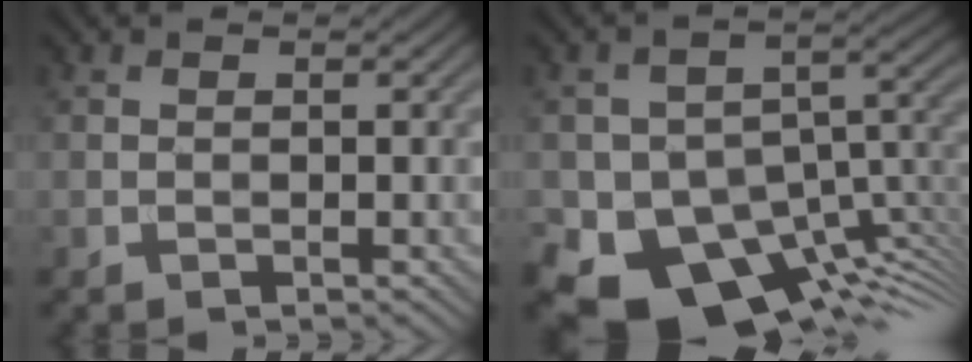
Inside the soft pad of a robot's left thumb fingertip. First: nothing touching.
{"total": 14.1, "force": [-8.4, 8.3, 7.6], "torque": [-0.136, -0.034, -0.126]}